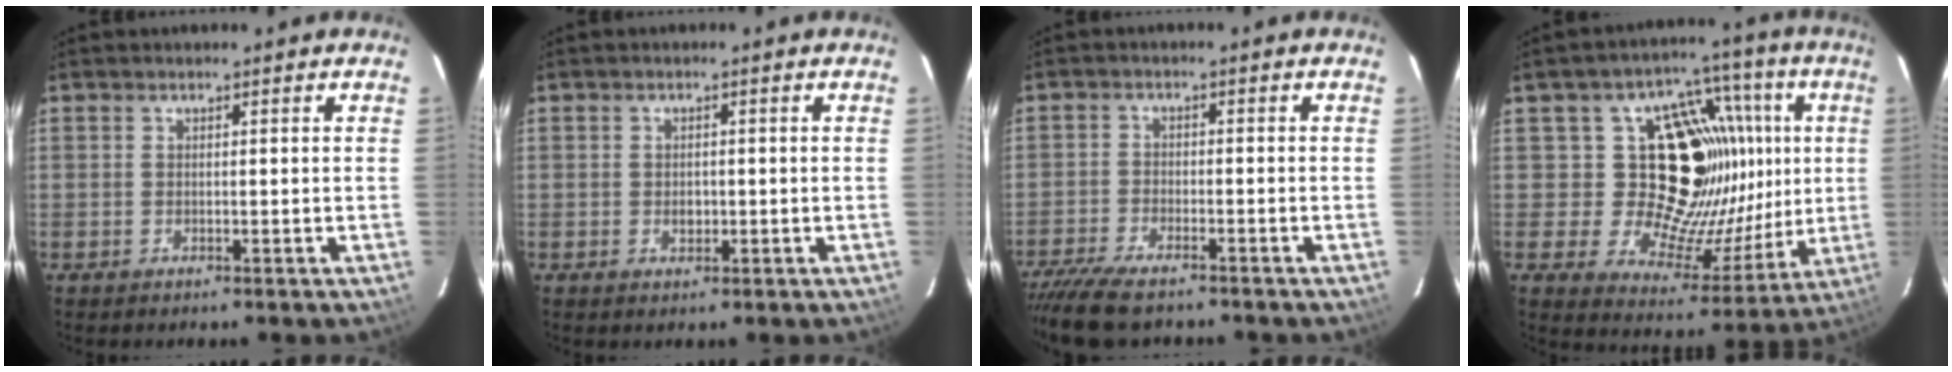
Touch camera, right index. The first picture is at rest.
{"total": 1.8, "force": [-0.3, 1.4, 1.1], "torque": [-0.018, 0.003, -0.005]}
{"total": 9.9, "force": [-8.4, 2.3, 4.7], "torque": [-0.116, -0.032, -0.150]}
{"total": 20.3, "force": [4.0, 16.0, 11.8], "torque": [-0.178, 0.009, 0.084]}